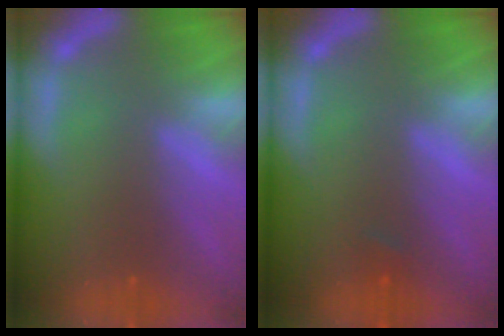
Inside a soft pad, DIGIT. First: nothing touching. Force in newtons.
{"total": 0.9}